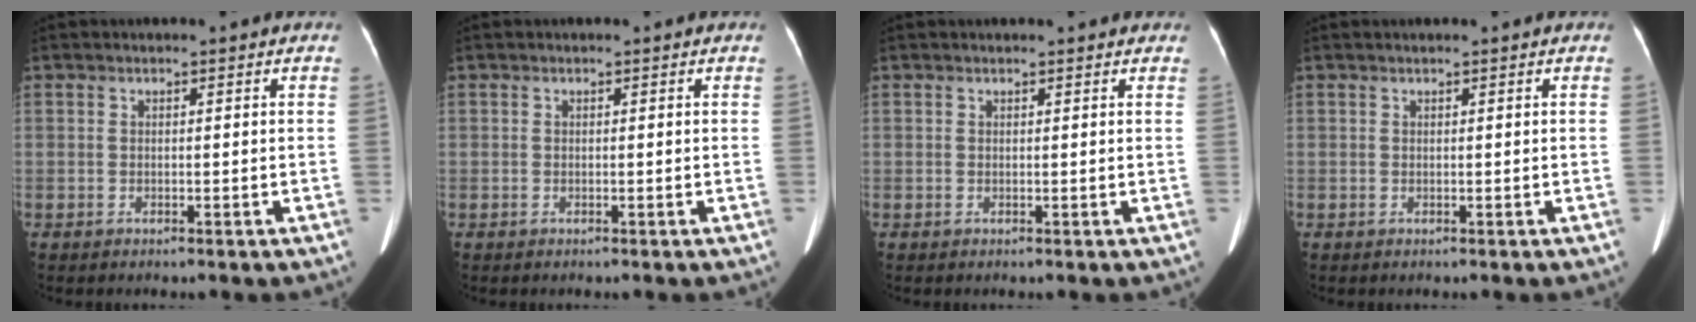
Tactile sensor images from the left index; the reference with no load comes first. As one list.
[{"total": 0.0}, {"total": 3.8, "force": [3.3, 0.9, 1.4], "torque": [-0.017, 0.020, 0.029]}, {"total": 0.0}]